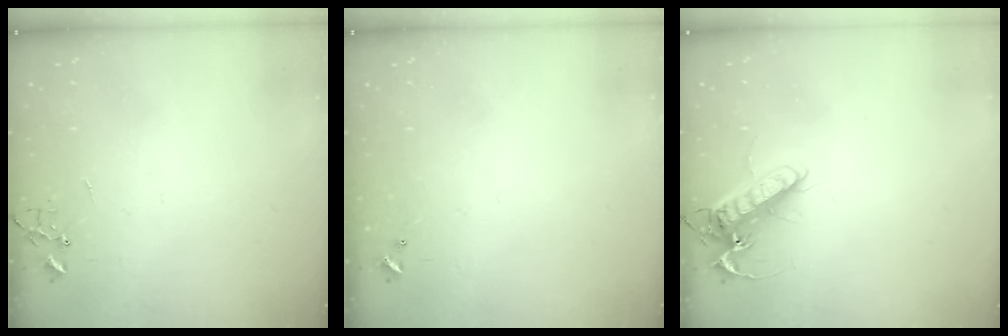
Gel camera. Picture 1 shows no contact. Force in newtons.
{"total": 0.0}
{"total": 13.4, "press": 13.2, "slide": 2.1}